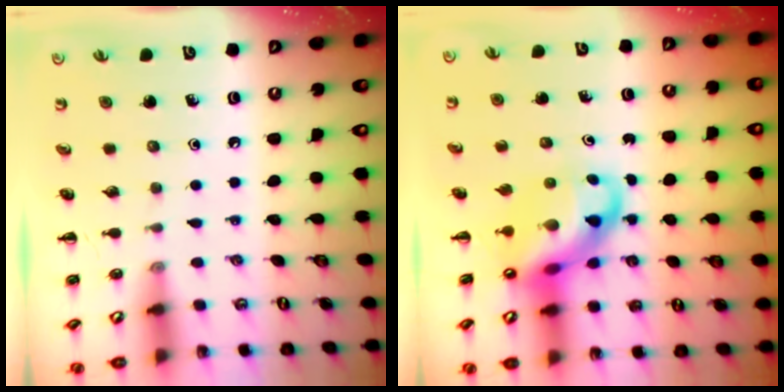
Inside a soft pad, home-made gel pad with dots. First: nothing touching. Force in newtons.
{"total": 9.9, "press": 9.5, "slide": 2.7}